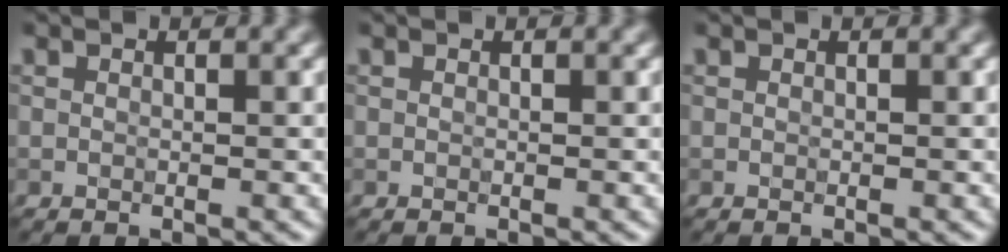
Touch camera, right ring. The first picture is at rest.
{"total": 0.0}
{"total": 0.0}